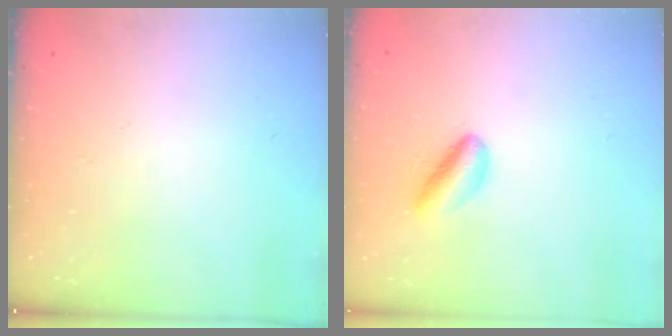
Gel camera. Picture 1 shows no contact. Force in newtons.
{"total": 5.8, "press": 5.5, "slide": 1.7}